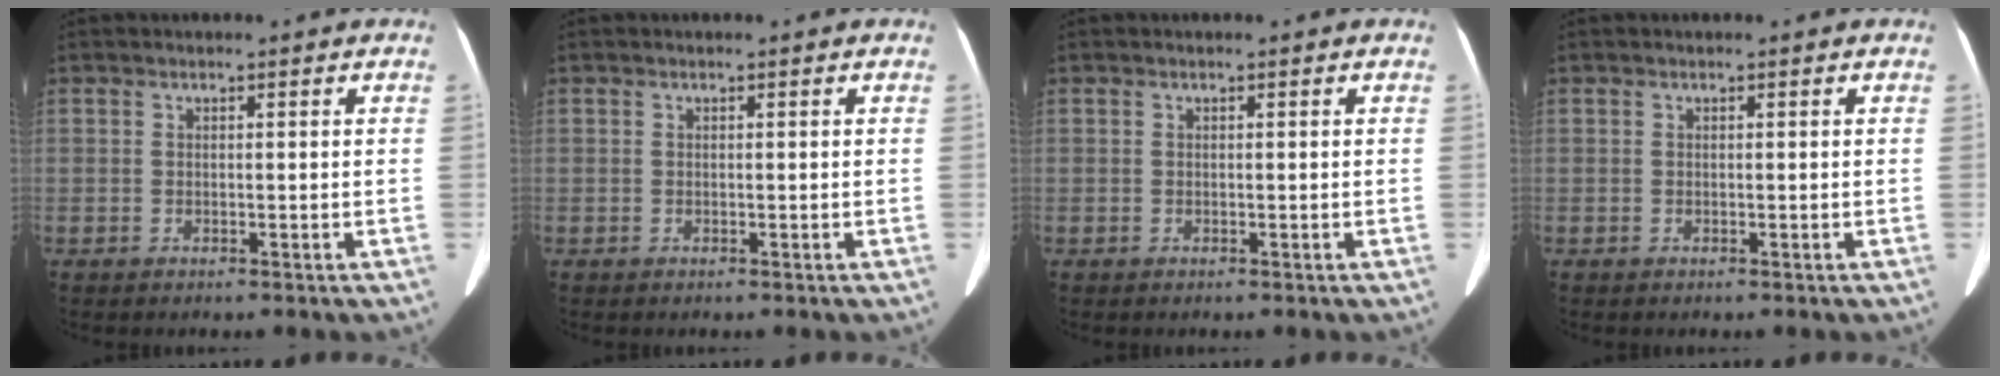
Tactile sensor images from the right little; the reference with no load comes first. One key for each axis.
{"total": 0.0}
{"total": 0.0}
{"total": 0.0}